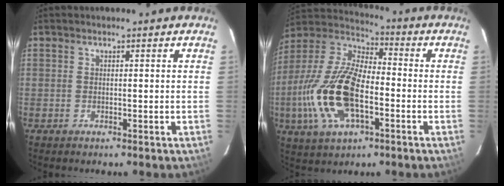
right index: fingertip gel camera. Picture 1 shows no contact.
{"total": 19.5, "force": [-5.1, 8.9, 16.6], "torque": [-0.360, -0.007, -0.098]}